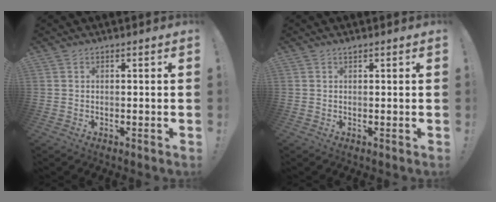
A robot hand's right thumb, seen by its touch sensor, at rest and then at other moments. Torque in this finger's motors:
{"motor_torque": [0.09, 0.03, 0.26, 0.12, 0.00]}